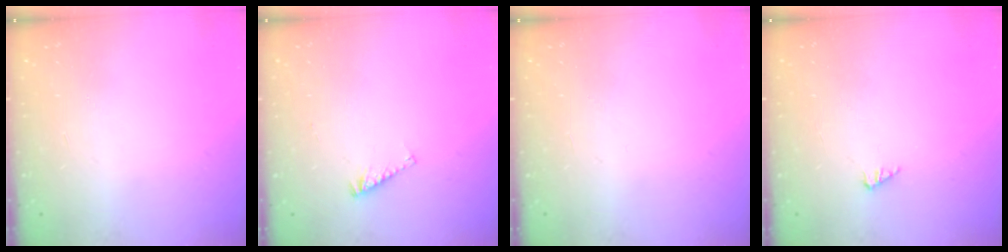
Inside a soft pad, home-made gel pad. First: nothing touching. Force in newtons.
{"total": 3.5, "press": 3.5, "slide": 0.4}
{"total": 0.0}
{"total": 1.3, "press": 1.3, "slide": 0.1}